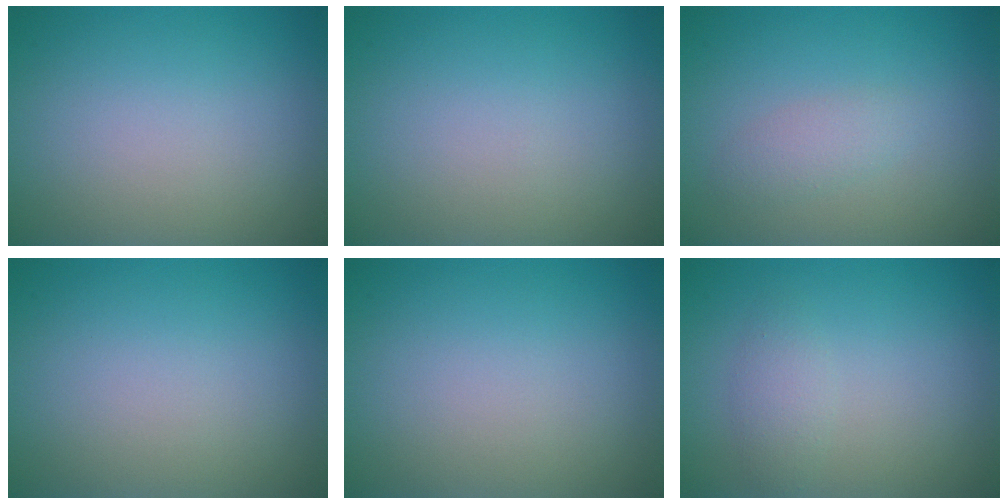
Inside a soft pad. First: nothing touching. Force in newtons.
{"total": 0.0}
{"total": 1.5, "press": 1.5, "slide": 0.1}
{"total": 0.0}
{"total": 0.0}
{"total": 1.5, "press": 1.5, "slide": 0.1}